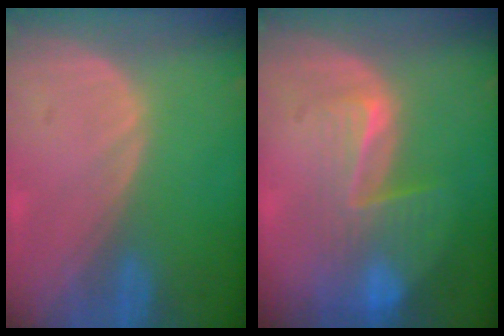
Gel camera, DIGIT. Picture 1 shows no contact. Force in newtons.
{"total": 8.4, "press": 7.2, "slide": 4.3}